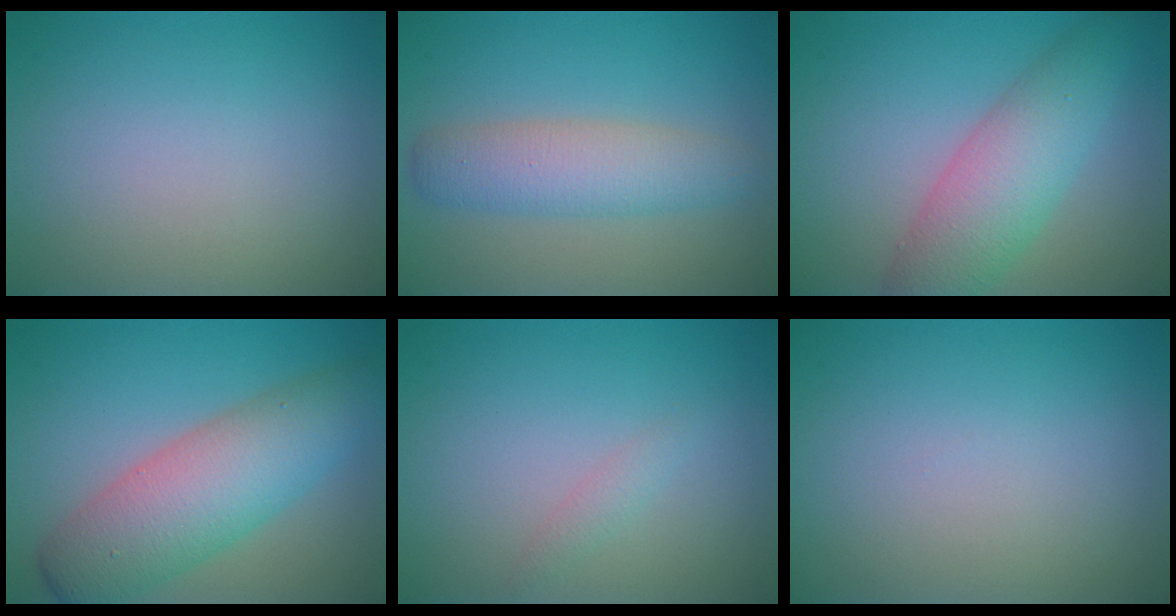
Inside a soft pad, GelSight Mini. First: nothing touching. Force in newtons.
{"total": 4.3, "press": 4.3, "slide": 0.0}
{"total": 6.0, "press": 6.0, "slide": 0.2}
{"total": 7.8, "press": 7.8, "slide": 0.2}
{"total": 0.9, "press": 0.9, "slide": 0.0}
{"total": 0.0}